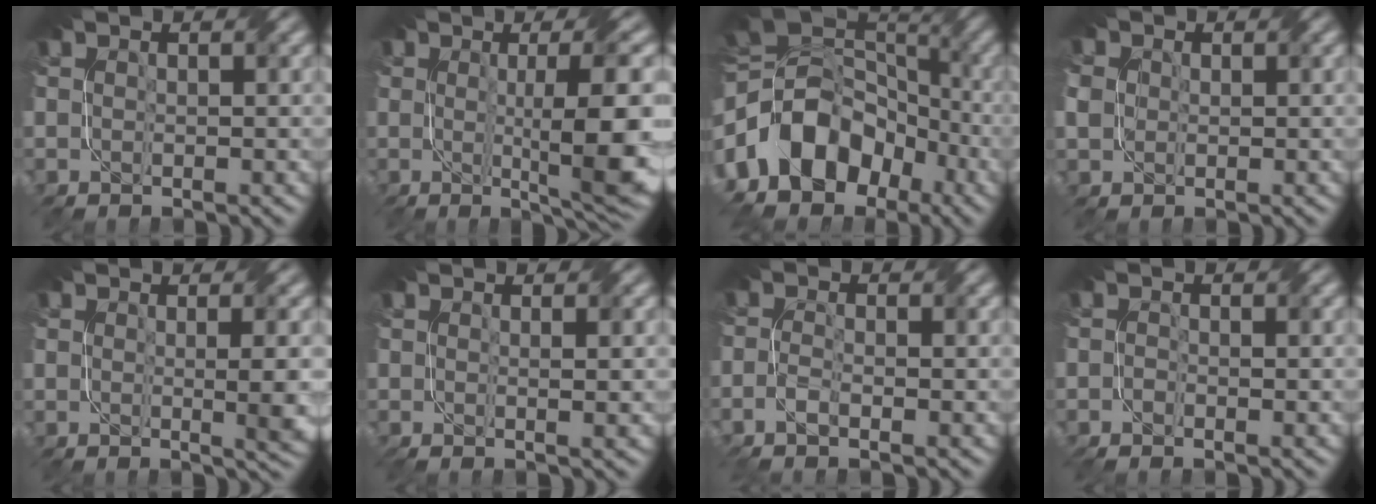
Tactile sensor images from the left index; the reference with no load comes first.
{"total": 9.0, "force": [-0.3, 2.0, 8.8], "torque": [-0.118, -0.007, -0.001]}
{"total": 12.7, "force": [-5.5, 9.3, 6.6], "torque": [-0.136, 0.003, -0.114]}
{"total": 3.3, "force": [0.7, 2.9, 1.4], "torque": [-0.055, 0.016, 0.013]}
{"total": 3.4, "force": [0.1, 0.9, 3.2], "torque": [-0.042, -0.005, 0.007]}
{"total": 1.9, "force": [0.0, 0.5, 1.8], "torque": [-0.022, -0.001, -0.003]}
{"total": 2.1, "force": [-1.1, 0.8, 1.6], "torque": [-0.039, -0.004, -0.027]}
{"total": 1.0, "force": [-0.6, 0.5, 0.7], "torque": [-0.014, -0.002, -0.011]}